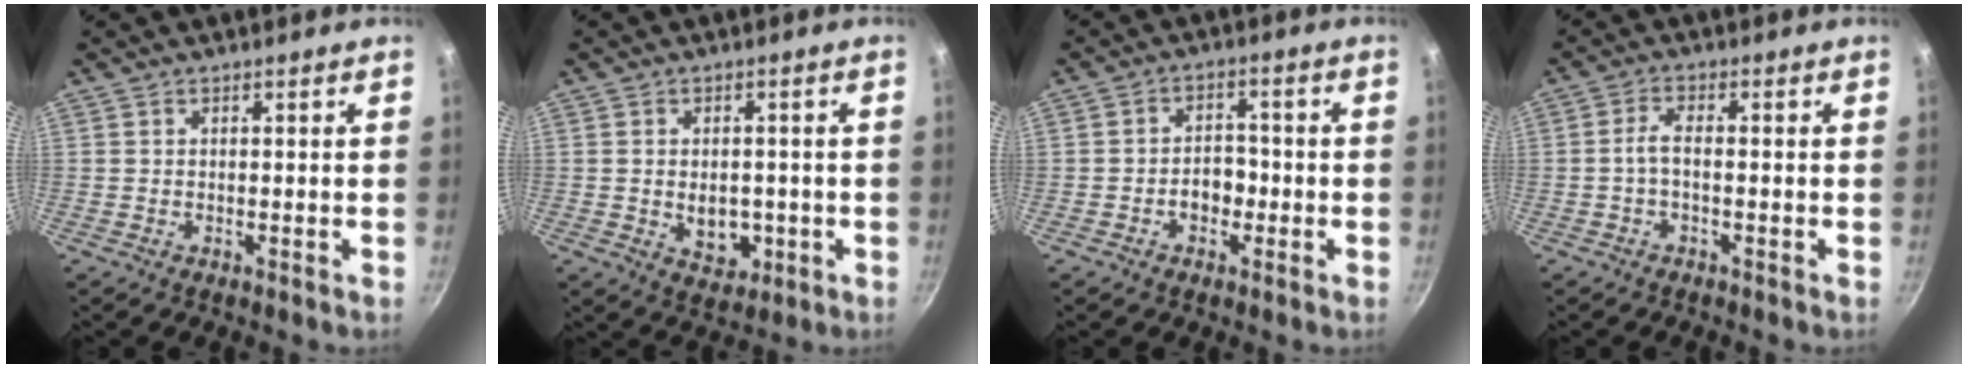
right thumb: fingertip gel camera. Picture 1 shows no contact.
{"total": 6.3, "force": [-1.0, 4.6, 4.2], "torque": [-0.039, 0.001, -0.004]}
{"total": 4.7, "force": [-1.5, 3.4, 2.8], "torque": [-0.014, 0.019, -0.026]}
{"total": 3.0, "force": [-0.8, 1.1, 2.7], "torque": [-0.066, 0.014, -0.022]}